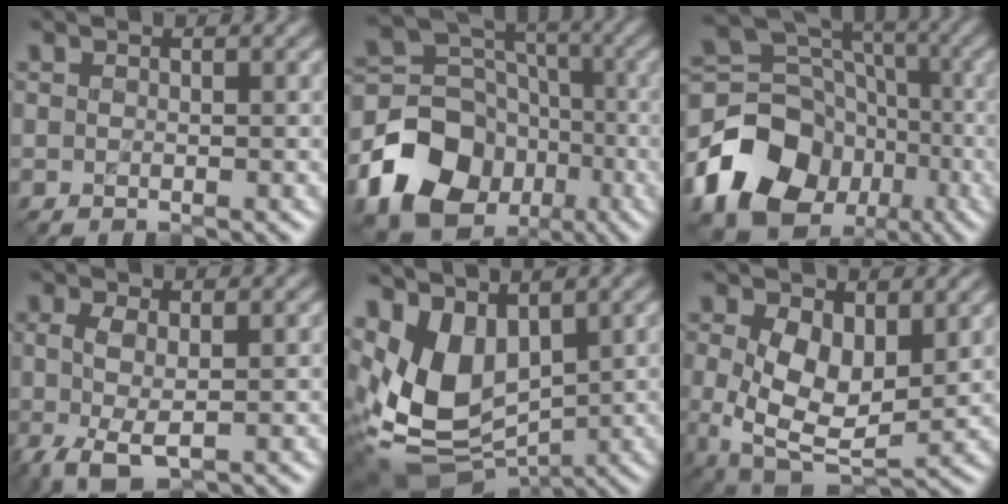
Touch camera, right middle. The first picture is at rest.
{"total": 13.3, "force": [-5.9, 10.9, 4.6], "torque": [-0.114, -0.016, -0.113]}
{"total": 13.4, "force": [-5.7, 10.8, 5.5], "torque": [-0.125, -0.007, -0.095]}
{"total": 4.0, "force": [-1.0, 2.0, 3.4], "torque": [-0.085, -0.005, -0.015]}
{"total": 8.0, "force": [1.1, 5.3, 5.9], "torque": [-0.132, -0.021, 0.025]}
{"total": 7.1, "force": [0.6, 4.2, 5.6], "torque": [-0.116, -0.007, 0.013]}